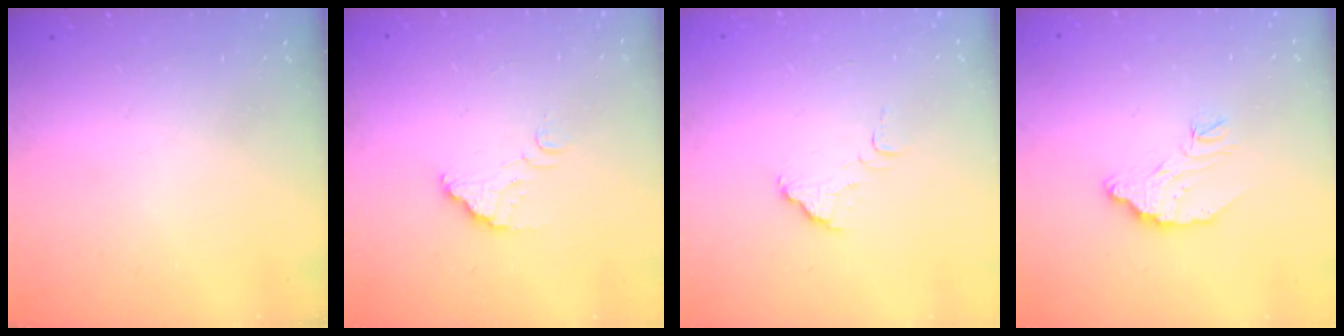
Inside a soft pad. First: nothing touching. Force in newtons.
{"total": 3.0, "press": 3.0, "slide": 0.1}
{"total": 2.9, "press": 2.9, "slide": 0.1}
{"total": 8.4, "press": 8.3, "slide": 0.7}